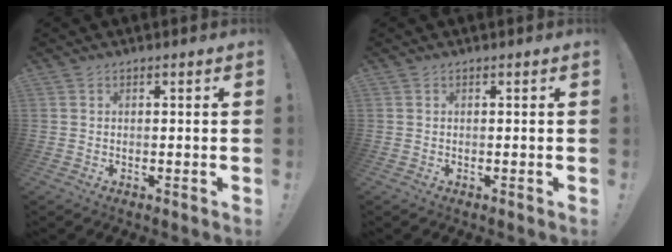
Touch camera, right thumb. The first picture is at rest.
{"total": 0.0}